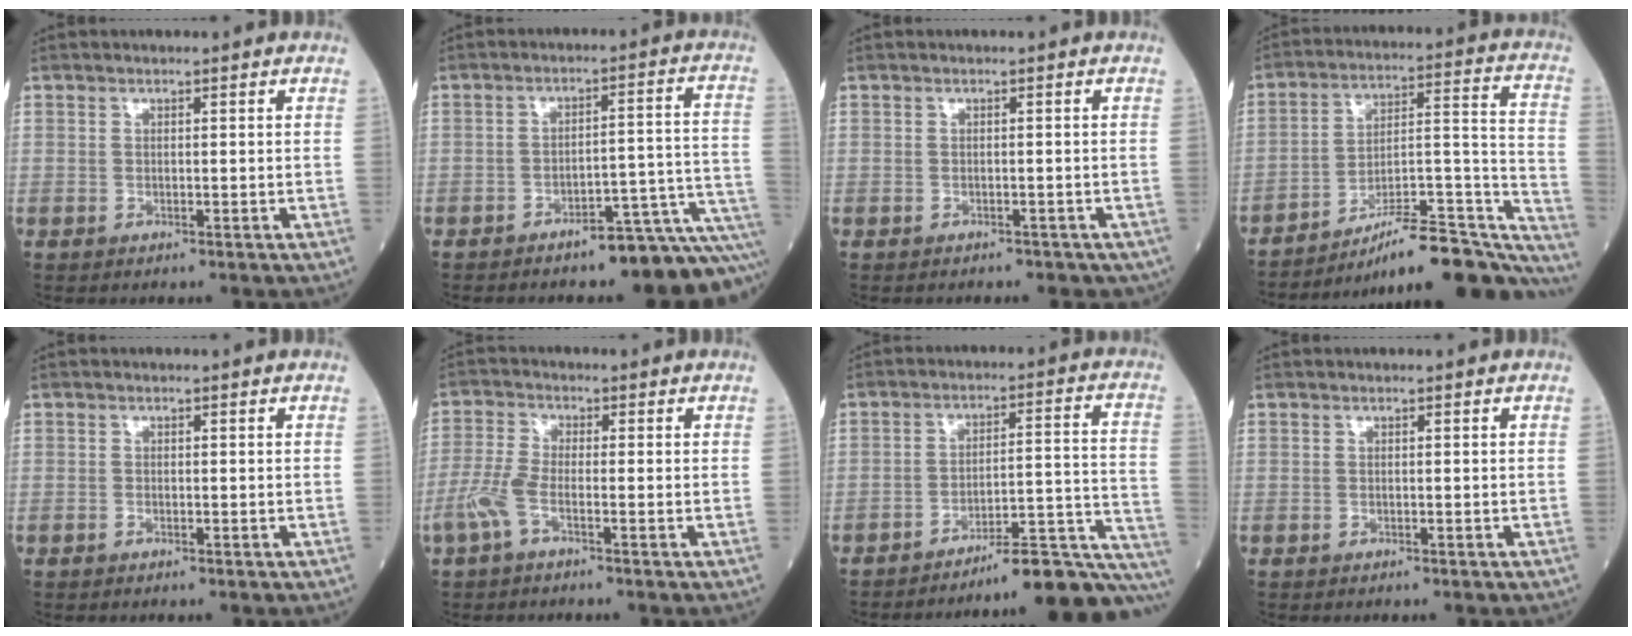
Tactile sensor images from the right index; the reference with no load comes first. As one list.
[{"total": 12.1, "force": [-10.2, 1.2, 6.4], "torque": [-0.022, 0.049, -0.131]}, {"total": 4.8, "force": [-3.9, 2.4, 1.5], "torque": [-0.014, 0.003, -0.036]}, {"total": 23.6, "force": [-19.5, 4.1, 12.8], "torque": [-0.099, 0.040, -0.280]}, {"total": 0.0}, {"total": 4.1, "force": [-2.0, 0.7, 3.5], "torque": [-0.094, 0.000, -0.048]}, {"total": 17.8, "force": [-16.4, -1.0, 6.8], "torque": [-0.023, 0.034, -0.221]}, {"total": 0.0}]